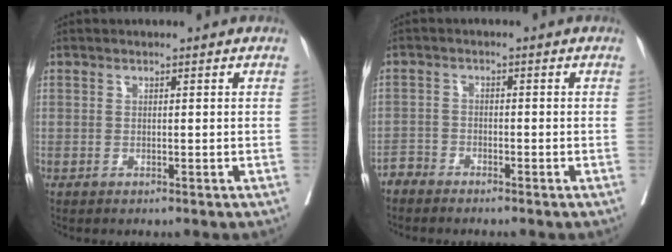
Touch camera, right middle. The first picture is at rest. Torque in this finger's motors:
{"motor_torque": [0.05, -0.06, 0.01, 0.01]}